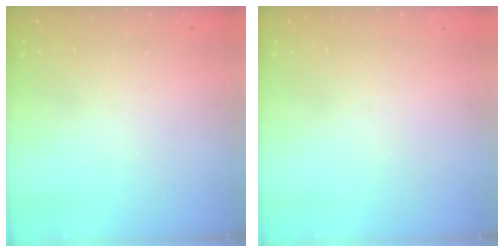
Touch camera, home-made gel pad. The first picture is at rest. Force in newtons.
{"total": 1.6, "press": 1.6, "slide": 0.1}